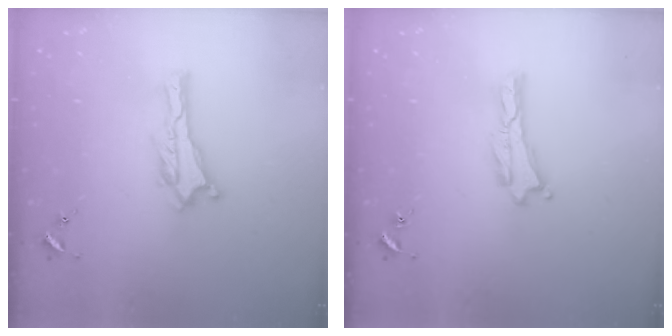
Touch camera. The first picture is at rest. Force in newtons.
{"total": 0.0}